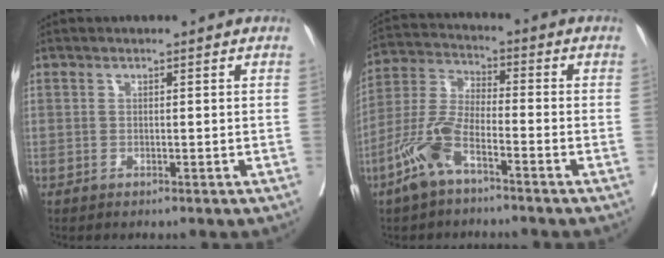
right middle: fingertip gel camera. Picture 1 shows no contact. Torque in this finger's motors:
{"motor_torque": [1.30, -0.84, 0.50, 0.19]}